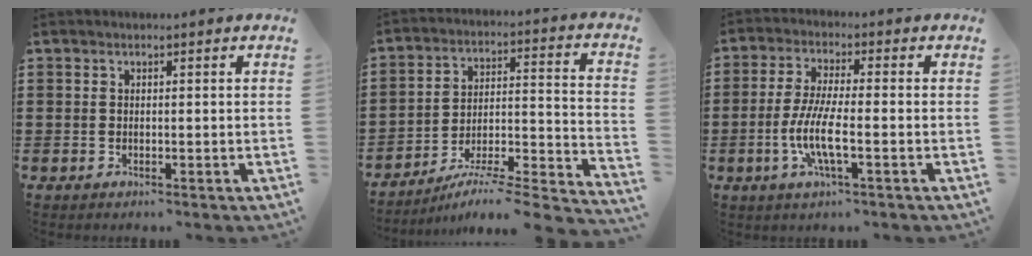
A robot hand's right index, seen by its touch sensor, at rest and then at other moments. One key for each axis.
{"total": 5.4, "fx": -4.3, "fy": -0.2, "fz": 3.2, "tx": -0.056, "ty": -0.020, "tz": -0.088}
{"total": 7.4, "fx": -2.3, "fy": 1.3, "fz": 6.9, "tx": -0.153, "ty": -0.015, "tz": -0.050}